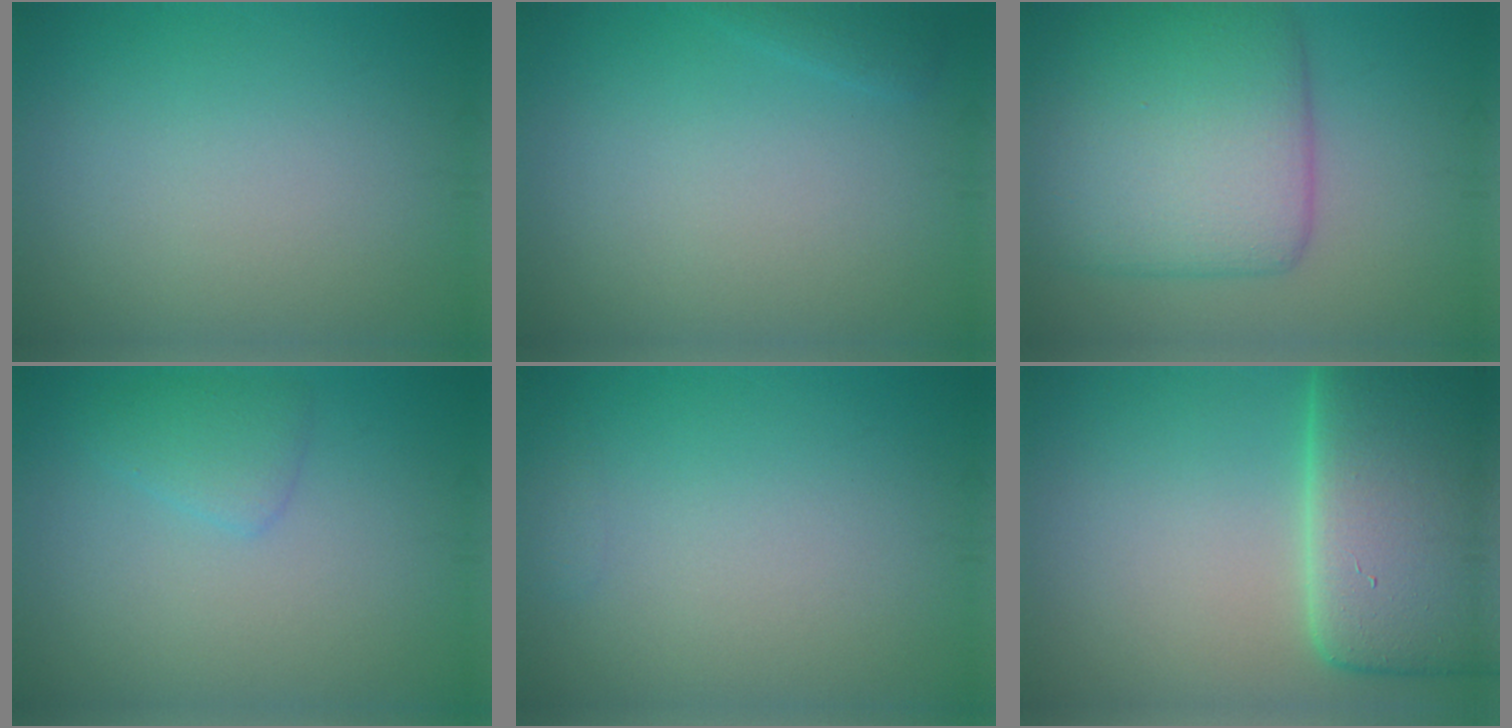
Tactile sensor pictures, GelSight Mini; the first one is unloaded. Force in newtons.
{"total": 0.8, "press": 0.8, "slide": 0.1}
{"total": 8.9, "press": 8.9, "slide": 0.2}
{"total": 1.8, "press": 1.8, "slide": 0.2}
{"total": 0.6, "press": 0.6, "slide": 0.1}
{"total": 12.4, "press": 12.3, "slide": 1.2}